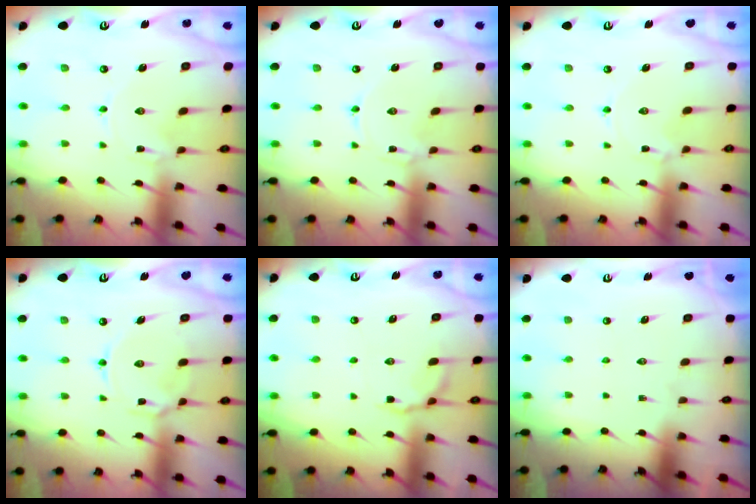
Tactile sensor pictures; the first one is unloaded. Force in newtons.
{"total": 0.0}
{"total": 1.9, "press": 1.9, "slide": 0.3}
{"total": 6.0, "press": 6.0, "slide": 0.6}
{"total": 6.1, "press": 5.7, "slide": 2.2}
{"total": 0.0}